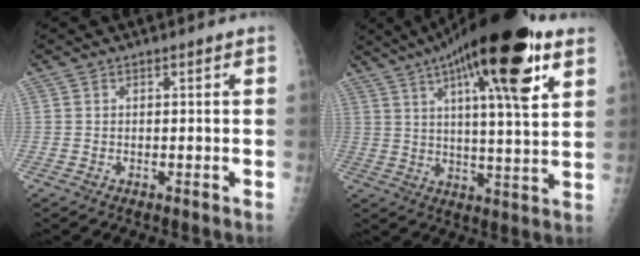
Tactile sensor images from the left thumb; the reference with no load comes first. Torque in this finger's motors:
{"motor_torque": [0.63, 0.86, 1.82, -0.93, 0.56]}